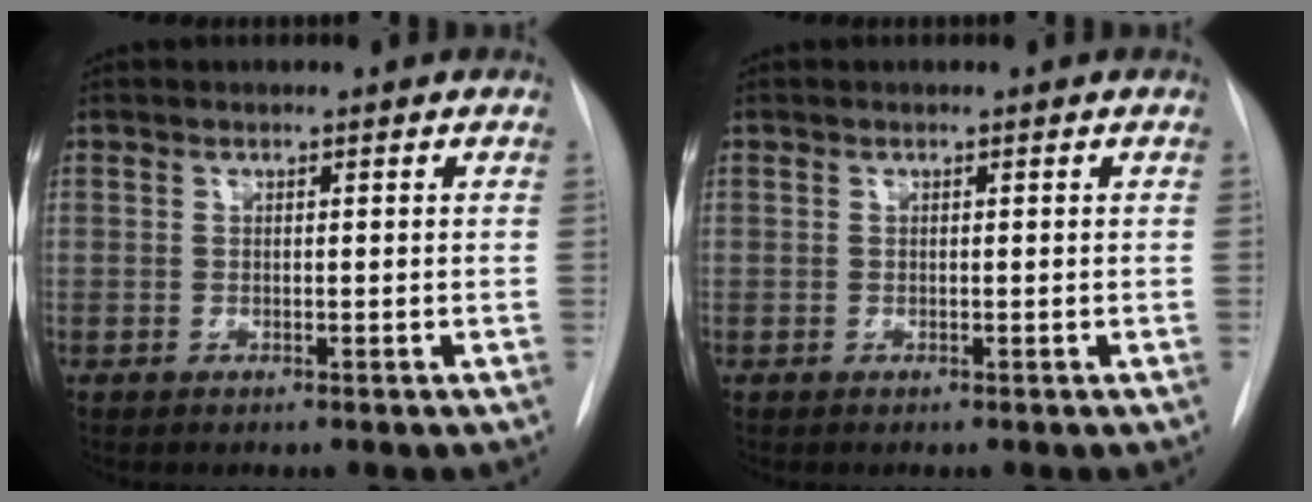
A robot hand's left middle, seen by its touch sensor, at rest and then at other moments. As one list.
[{"total": 0.0}]